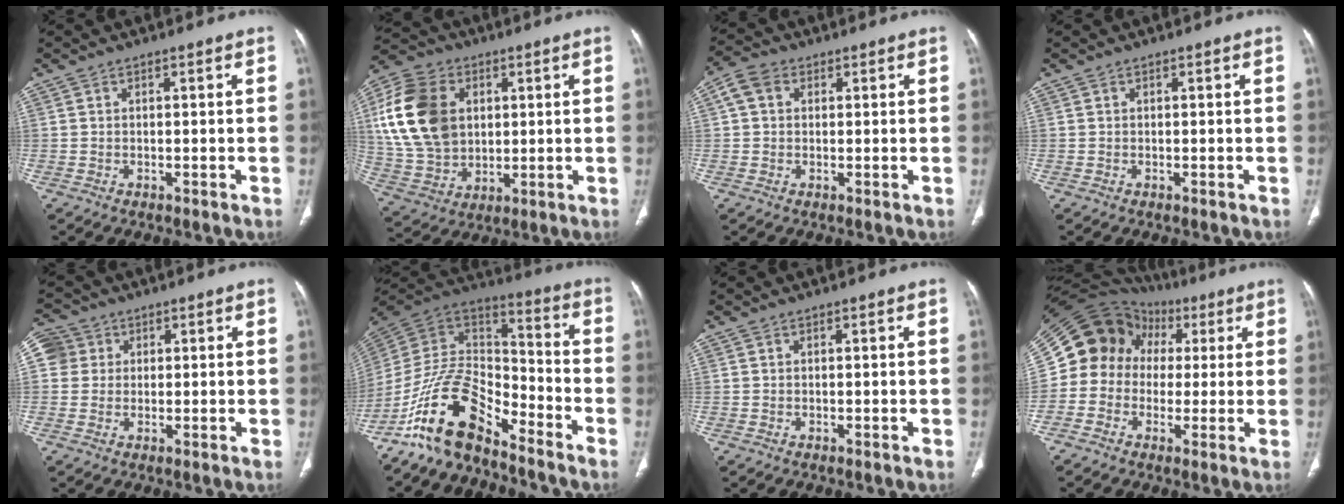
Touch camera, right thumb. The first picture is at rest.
{"total": 19.3, "force": [4.1, 14.2, 12.5], "torque": [-0.234, -0.001, 0.083]}
{"total": 4.6, "force": [1.2, 3.6, 2.6], "torque": [-0.050, 0.015, 0.021]}
{"total": 0.0}
{"total": 5.6, "force": [1.6, 5.2, 1.2], "torque": [-0.010, 0.008, 0.029]}
{"total": 15.4, "force": [-11.4, 6.3, 8.2], "torque": [-0.129, 0.098, -0.223]}
{"total": 0.0}
{"total": 14.5, "force": [2.2, 13.2, 5.6], "torque": [-0.077, 0.046, 0.038]}